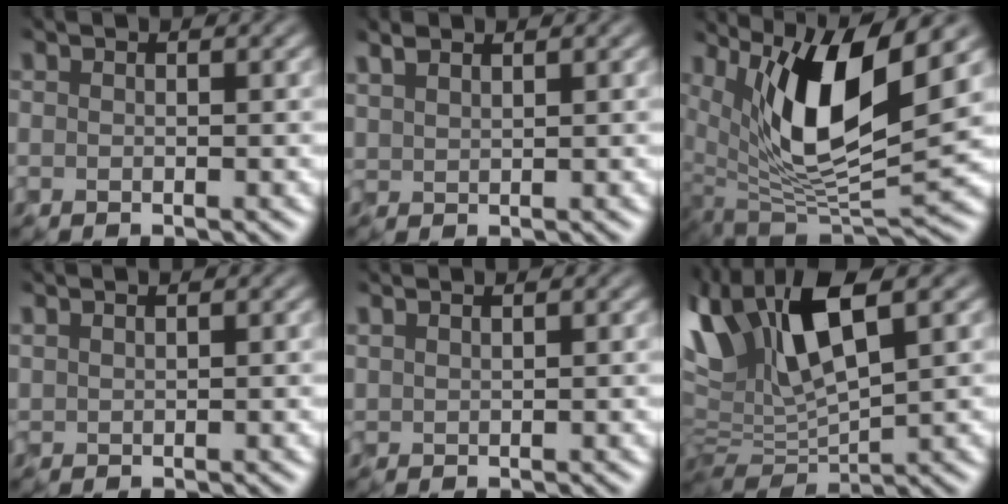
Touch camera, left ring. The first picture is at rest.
{"total": 1.7, "force": [1.4, 0.4, 0.7], "torque": [-0.018, 0.006, 0.032]}
{"total": 9.7, "force": [3.8, 3.1, 8.4], "torque": [-0.149, -0.019, 0.075]}
{"total": 1.2, "force": [1.1, 0.2, 0.4], "torque": [-0.007, 0.003, 0.020]}
{"total": 1.6, "force": [1.5, 0.4, 0.5], "torque": [-0.004, 0.003, 0.021]}
{"total": 11.6, "force": [4.4, 5.1, 9.4], "torque": [-0.202, 0.018, 0.078]}